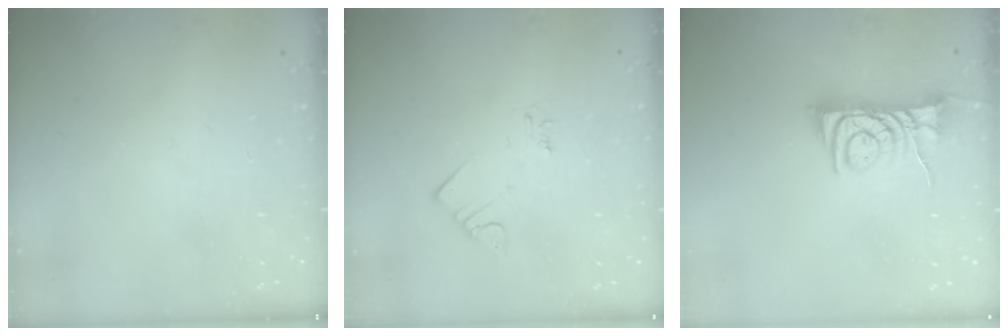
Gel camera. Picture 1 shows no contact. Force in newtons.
{"total": 4.1, "press": 4.0, "slide": 0.7}
{"total": 8.8, "press": 8.8, "slide": 0.5}